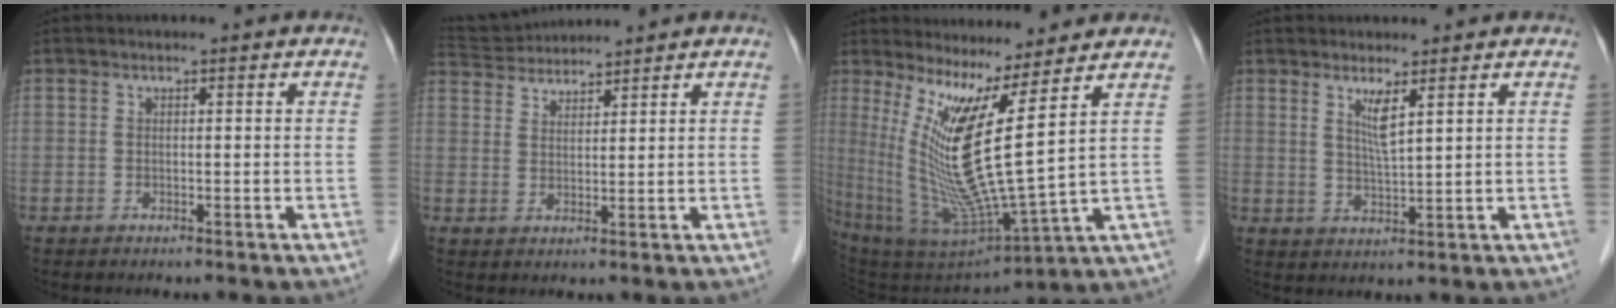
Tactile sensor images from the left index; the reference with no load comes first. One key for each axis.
{"total": 6.7, "fx": 6.6, "fy": 0.6, "fz": 1.0, "tx": -0.026, "ty": 0.033, "tz": 0.121}
{"total": 13.3, "fx": 5.1, "fy": -1.0, "fz": 12.3, "tx": -0.251, "ty": -0.041, "tz": 0.105}
{"total": 3.6, "fx": 1.9, "fy": -0.1, "fz": 3.0, "tx": -0.061, "ty": -0.010, "tz": 0.039}